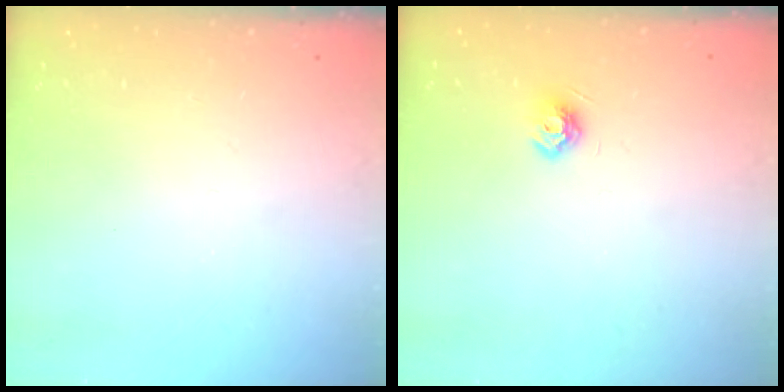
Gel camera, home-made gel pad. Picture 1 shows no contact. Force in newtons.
{"total": 7.6, "press": 7.5, "slide": 1.1}